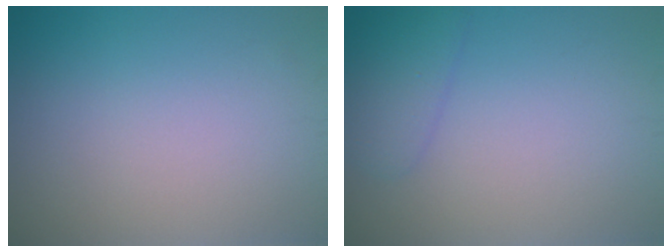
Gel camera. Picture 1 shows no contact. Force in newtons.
{"total": 2.2, "press": 2.2, "slide": 0.1}